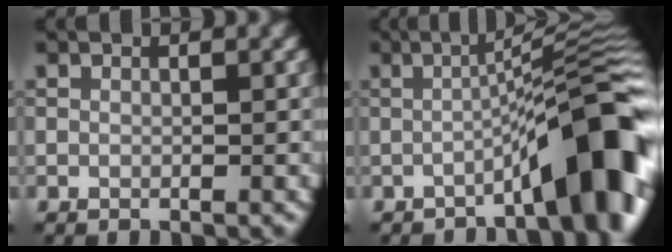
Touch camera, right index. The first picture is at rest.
{"total": 9.5, "force": [-4.2, 1.6, 8.3], "torque": [-0.097, 0.033, -0.066]}